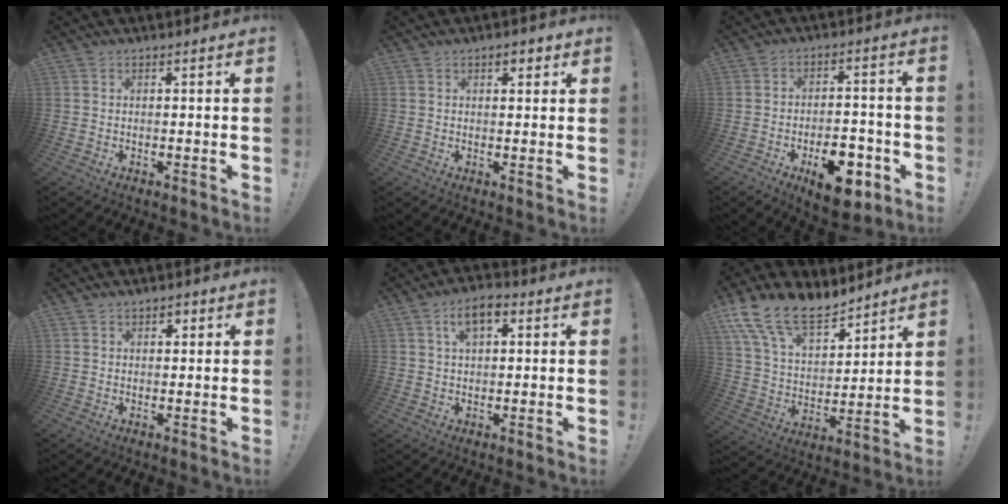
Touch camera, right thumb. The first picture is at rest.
{"total": 3.1, "force": [1.7, 1.7, 2.0], "torque": [-0.012, -0.005, 0.024]}
{"total": 12.9, "force": [-6.7, 6.7, 8.7], "torque": [-0.102, 0.048, -0.102]}
{"total": 1.8, "force": [0.8, 1.5, 0.6], "torque": [0.000, -0.002, 0.011]}
{"total": 6.9, "force": [2.7, 3.6, 5.2], "torque": [-0.080, 0.004, 0.047]}
{"total": 17.4, "force": [12.6, 8.2, 8.7], "torque": [-0.165, -0.080, 0.236]}